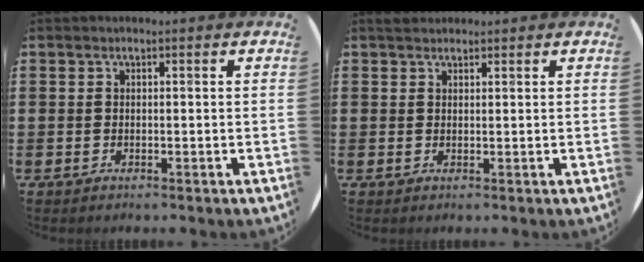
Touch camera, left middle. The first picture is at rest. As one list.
[{"total": 1.3, "force": [1.2, 0.4, 0.2], "torque": [0.001, 0.000, 0.021]}]